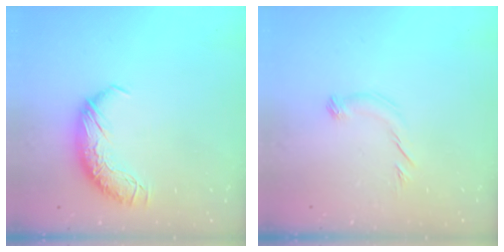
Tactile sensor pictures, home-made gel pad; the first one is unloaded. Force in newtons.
{"total": 6.5, "press": 6.5, "slide": 1.0}